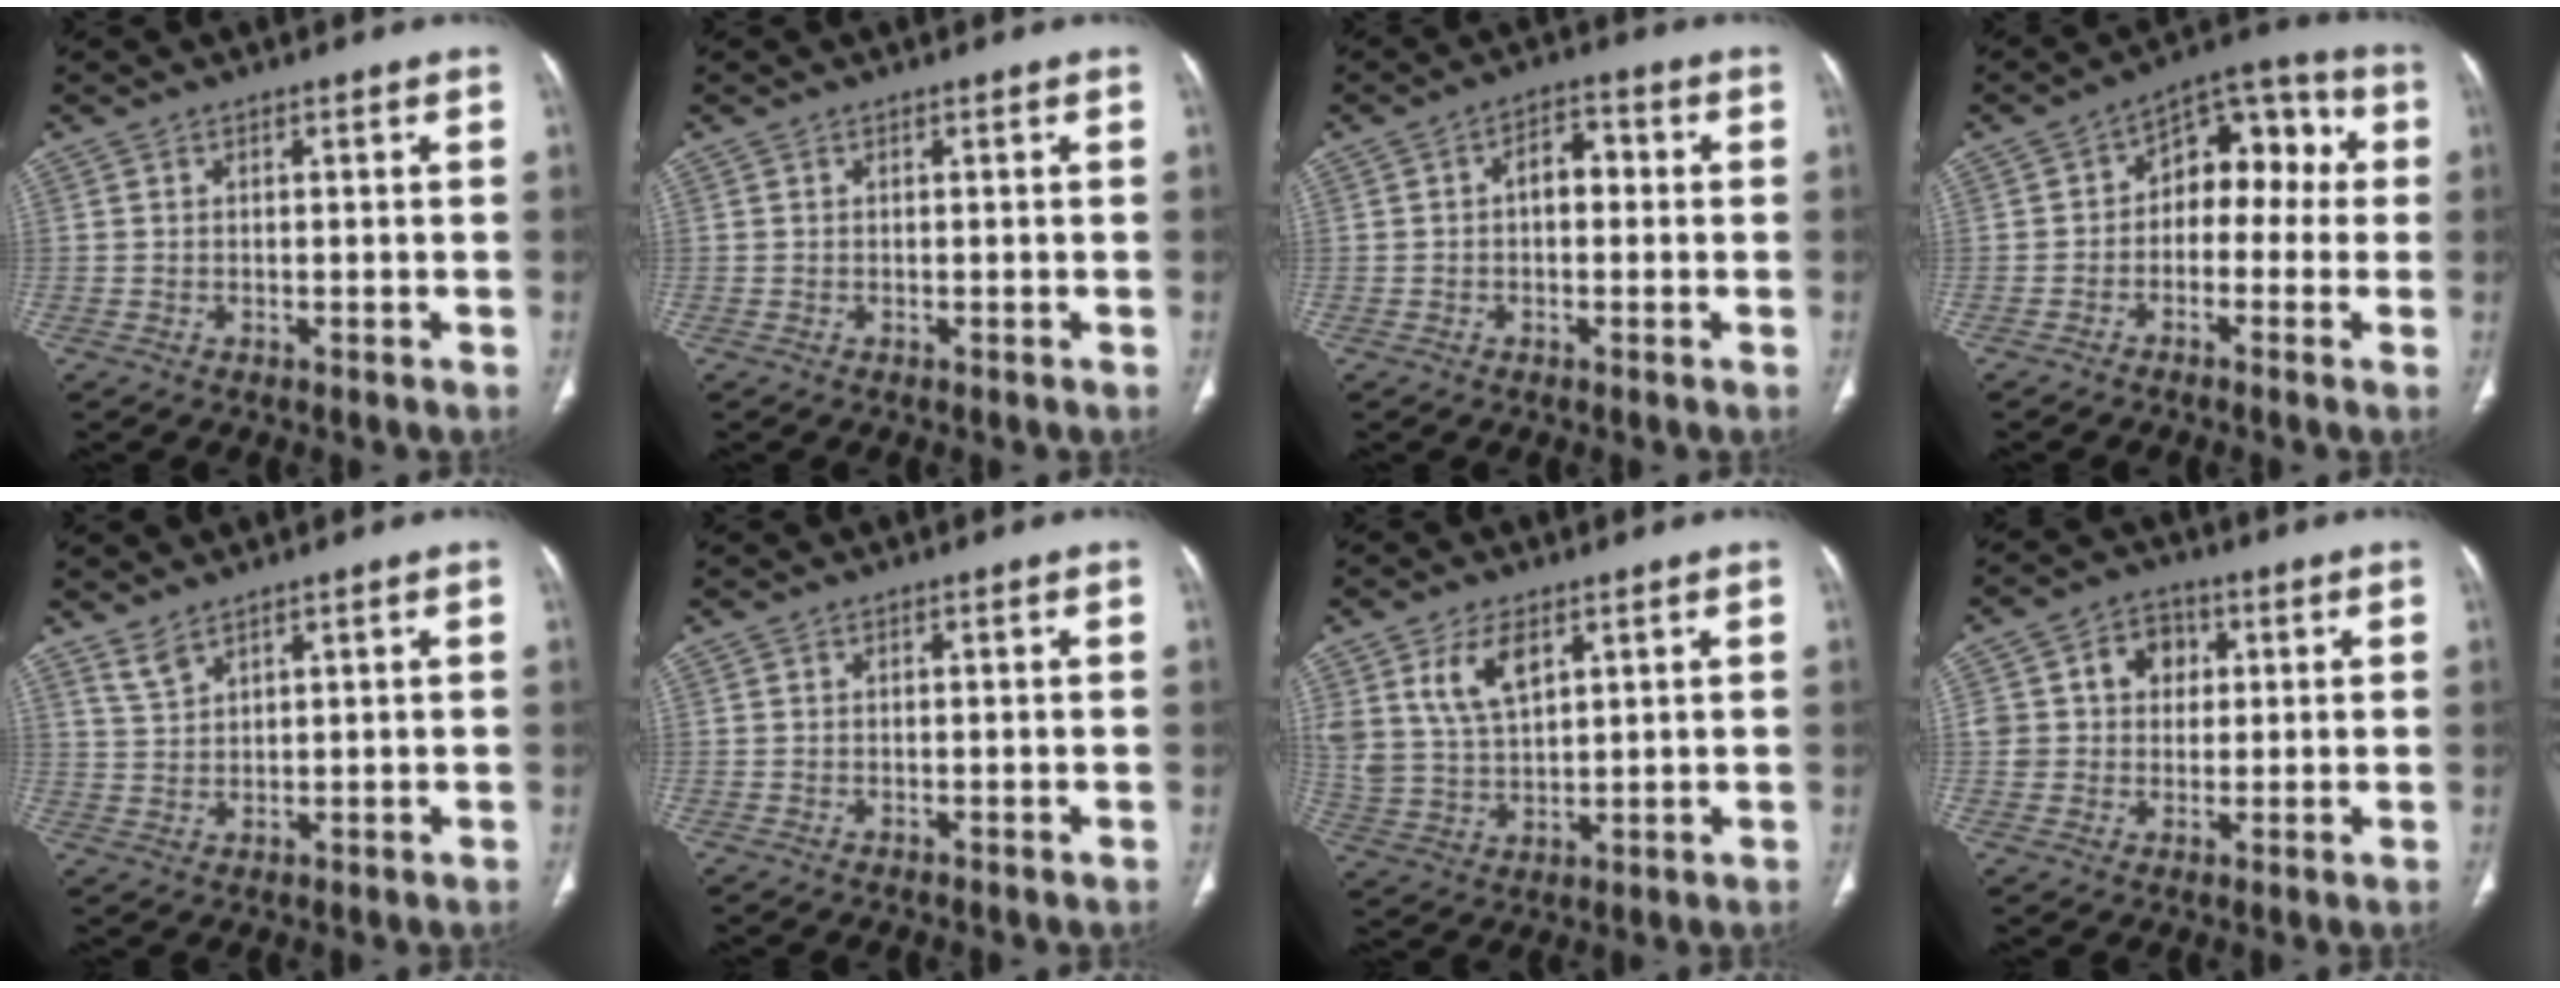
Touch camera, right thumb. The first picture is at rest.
{"total": 0.0}
{"total": 5.1, "force": [0.1, 3.2, 4.0], "torque": [-0.047, 0.020, -0.007]}
{"total": 11.5, "force": [0.1, 7.6, 8.6], "torque": [-0.069, 0.052, -0.016]}
{"total": 3.1, "force": [2.7, 0.9, 1.2], "torque": [-0.025, -0.011, 0.062]}
{"total": 0.0}
{"total": 9.4, "force": [4.6, 5.0, 6.5], "torque": [-0.118, -0.018, 0.100]}
{"total": 8.9, "force": [2.0, 7.6, 4.1], "torque": [-0.024, 0.006, 0.031]}